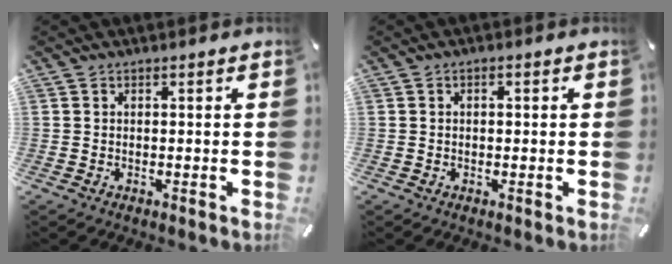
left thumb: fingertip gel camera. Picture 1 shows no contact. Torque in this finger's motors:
{"motor_torque": [-0.11, -0.41, -0.22, 0.05, -0.09]}